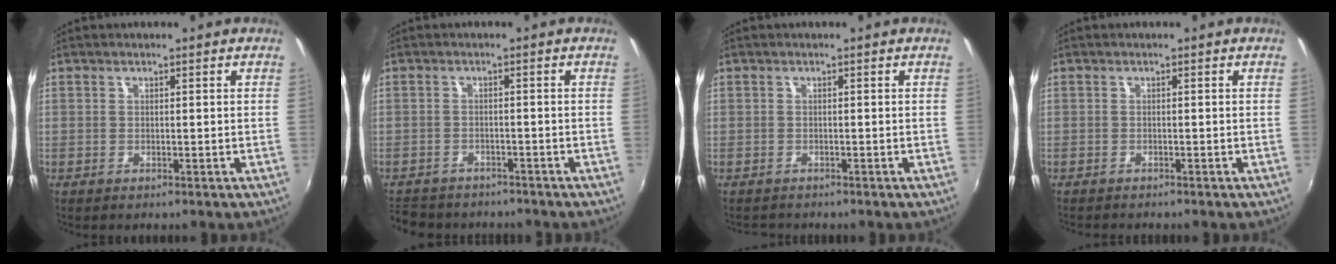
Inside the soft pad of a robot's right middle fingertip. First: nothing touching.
{"total": 8.6, "force": [-7.4, 3.6, 2.4], "torque": [-0.071, -0.010, -0.115]}
{"total": 1.4, "force": [-1.3, 0.6, -0.1], "torque": [-0.002, 0.001, -0.022]}
{"total": 1.5, "force": [-1.5, 0.1, 0.4], "torque": [-0.009, -0.009, -0.023]}